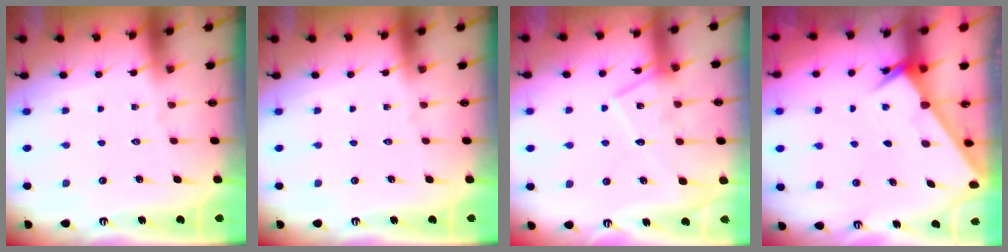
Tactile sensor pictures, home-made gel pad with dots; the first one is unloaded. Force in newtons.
{"total": 0.0}
{"total": 13.6, "press": 13.6, "slide": 1.0}
{"total": 2.0, "press": 2.0, "slide": 0.1}